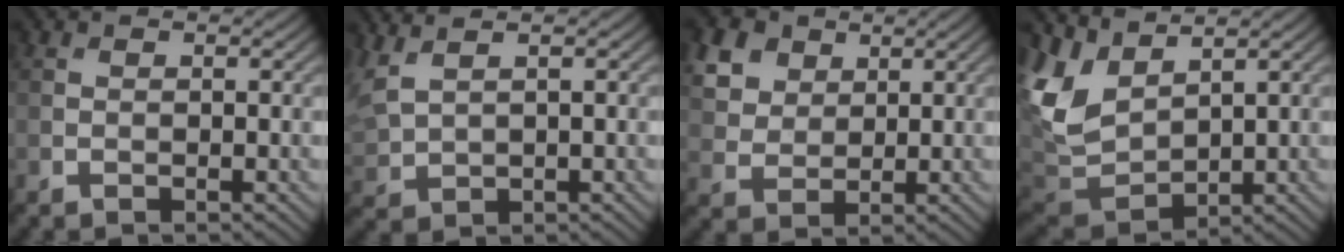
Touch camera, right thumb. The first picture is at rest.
{"total": 4.7, "force": [3.0, 1.8, 3.2], "torque": [-0.103, 0.011, 0.067]}
{"total": 6.7, "force": [3.5, 4.8, 3.2], "torque": [-0.114, 0.007, 0.069]}
{"total": 8.1, "force": [3.6, 4.9, 5.3], "torque": [-0.148, -0.001, 0.075]}